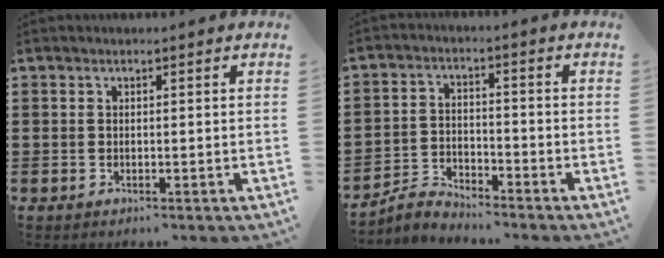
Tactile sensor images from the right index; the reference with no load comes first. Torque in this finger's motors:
{"motor_torque": [-1.38, 0.30, -0.89, -0.21]}